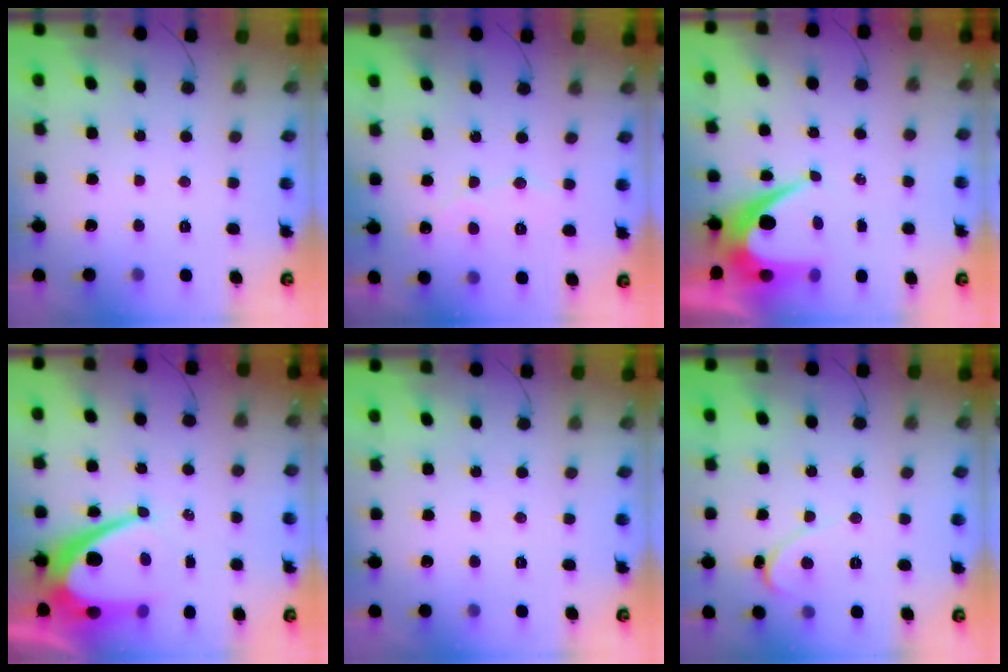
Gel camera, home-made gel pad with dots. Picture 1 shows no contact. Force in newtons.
{"total": 3.9, "press": 3.8, "slide": 0.3}
{"total": 7.8, "press": 7.7, "slide": 0.5}
{"total": 15.8, "press": 15.7, "slide": 1.0}
{"total": 0.0}
{"total": 2.4, "press": 2.4, "slide": 0.2}